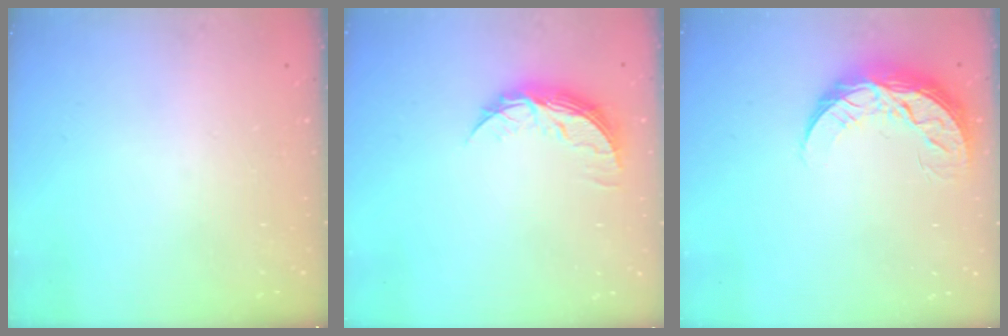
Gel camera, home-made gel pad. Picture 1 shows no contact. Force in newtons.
{"total": 8.2, "press": 8.2, "slide": 0.5}
{"total": 9.0, "press": 9.0, "slide": 0.3}